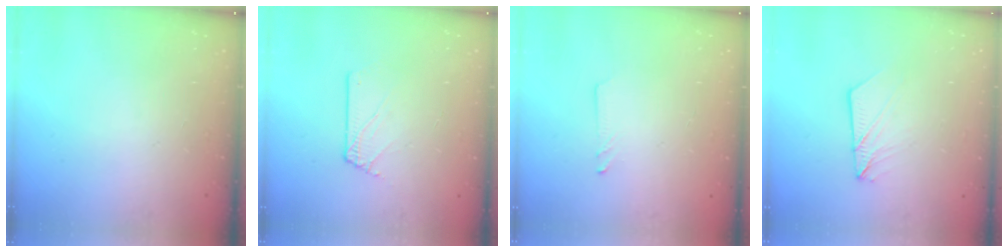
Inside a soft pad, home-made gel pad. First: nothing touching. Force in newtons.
{"total": 2.3, "press": 2.3, "slide": 0.3}
{"total": 1.6, "press": 1.6, "slide": 0.1}
{"total": 7.3, "press": 7.2, "slide": 0.9}